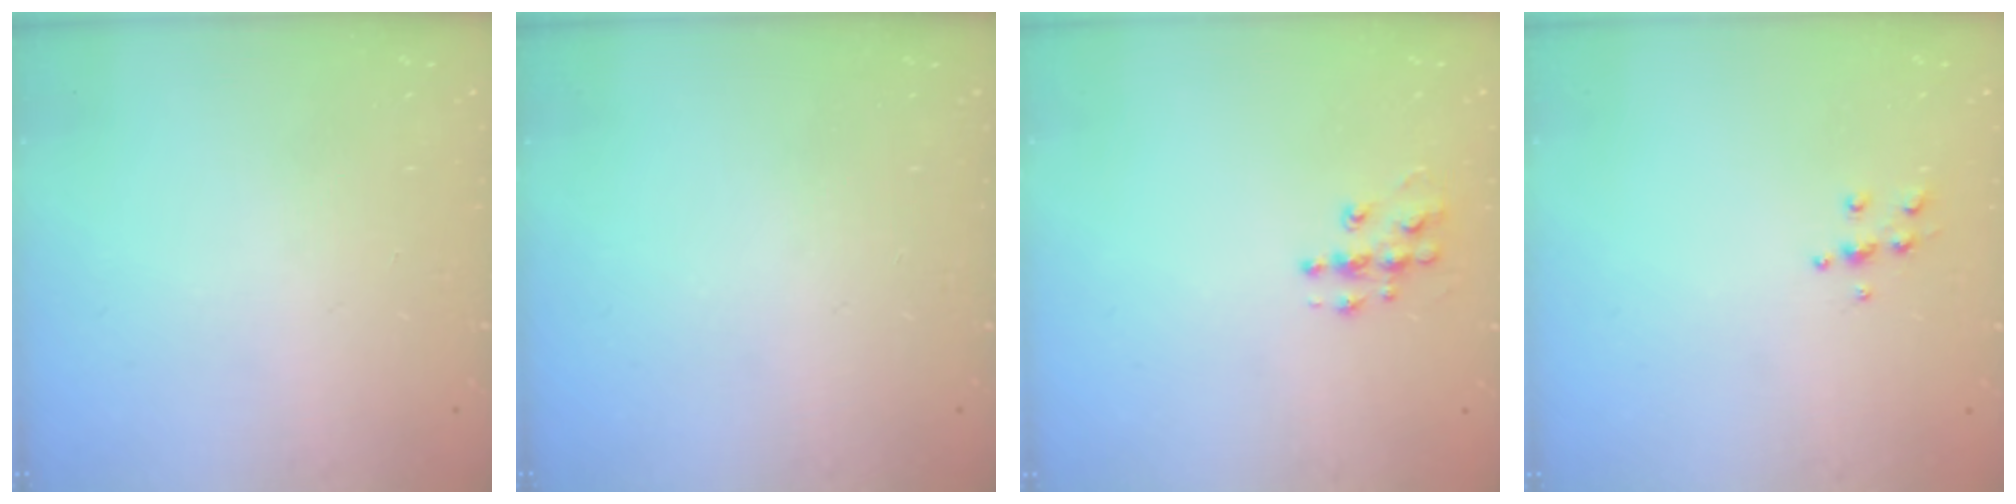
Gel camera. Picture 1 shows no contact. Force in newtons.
{"total": 0.0}
{"total": 8.3, "press": 8.2, "slide": 0.5}
{"total": 5.5, "press": 5.4, "slide": 0.6}